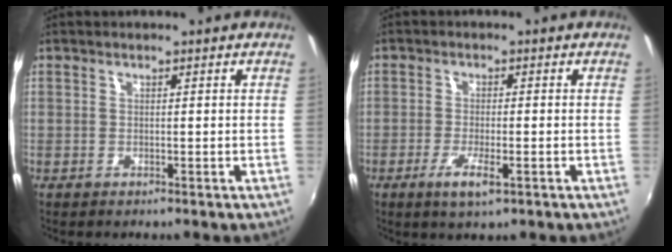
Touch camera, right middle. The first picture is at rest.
{"total": 4.8, "force": [-2.3, 1.0, 4.0], "torque": [-0.087, -0.011, -0.042]}